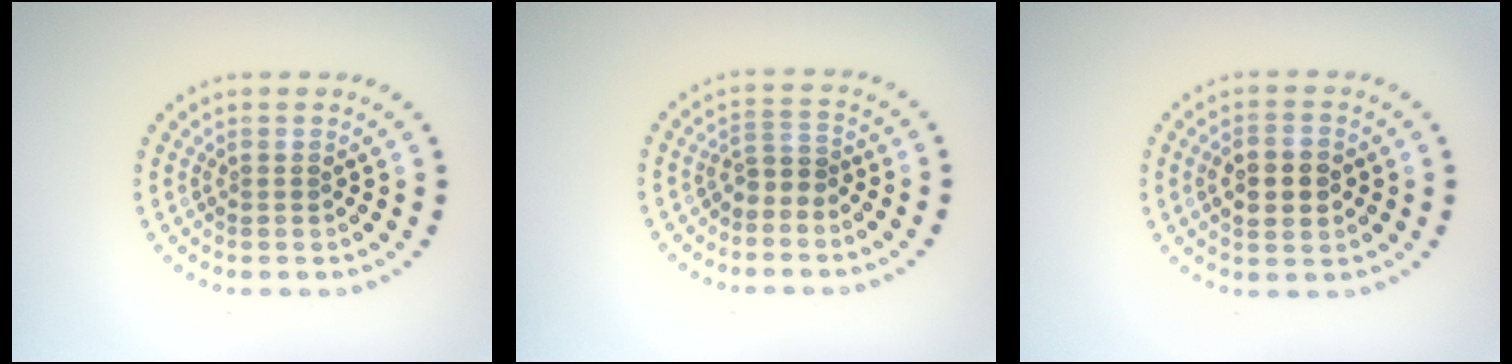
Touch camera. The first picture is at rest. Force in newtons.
{"total": 1.8, "press": 1.2, "slide": 1.3}
{"total": 4.2, "press": 4.2, "slide": 0.2}